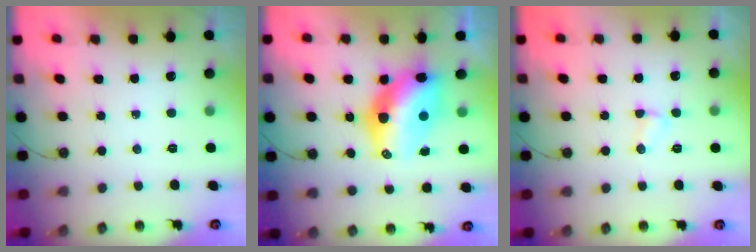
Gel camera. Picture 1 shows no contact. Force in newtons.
{"total": 13.7, "press": 13.7, "slide": 1.0}
{"total": 2.6, "press": 2.6, "slide": 0.4}